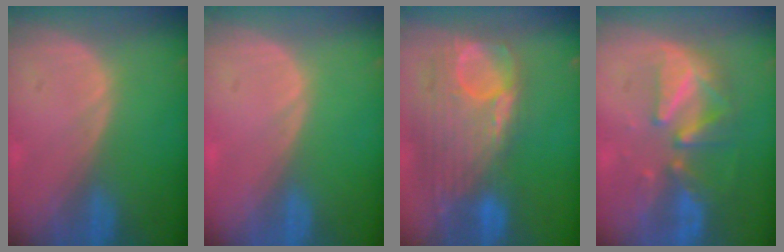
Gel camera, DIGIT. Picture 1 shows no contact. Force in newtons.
{"total": 0.0}
{"total": 12.7, "press": 10.7, "slide": 6.8}
{"total": 8.7, "press": 8.2, "slide": 3.0}